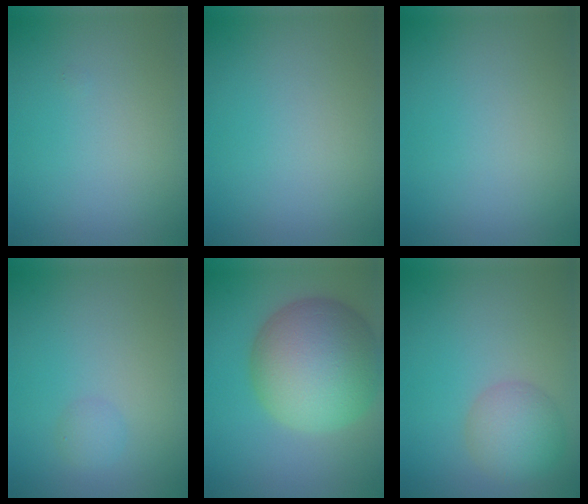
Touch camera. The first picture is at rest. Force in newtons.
{"total": 0.0}
{"total": 0.0}
{"total": 1.1, "press": 1.1, "slide": 0.1}
{"total": 11.5, "press": 11.5, "slide": 0.6}
{"total": 3.8, "press": 3.8, "slide": 0.4}